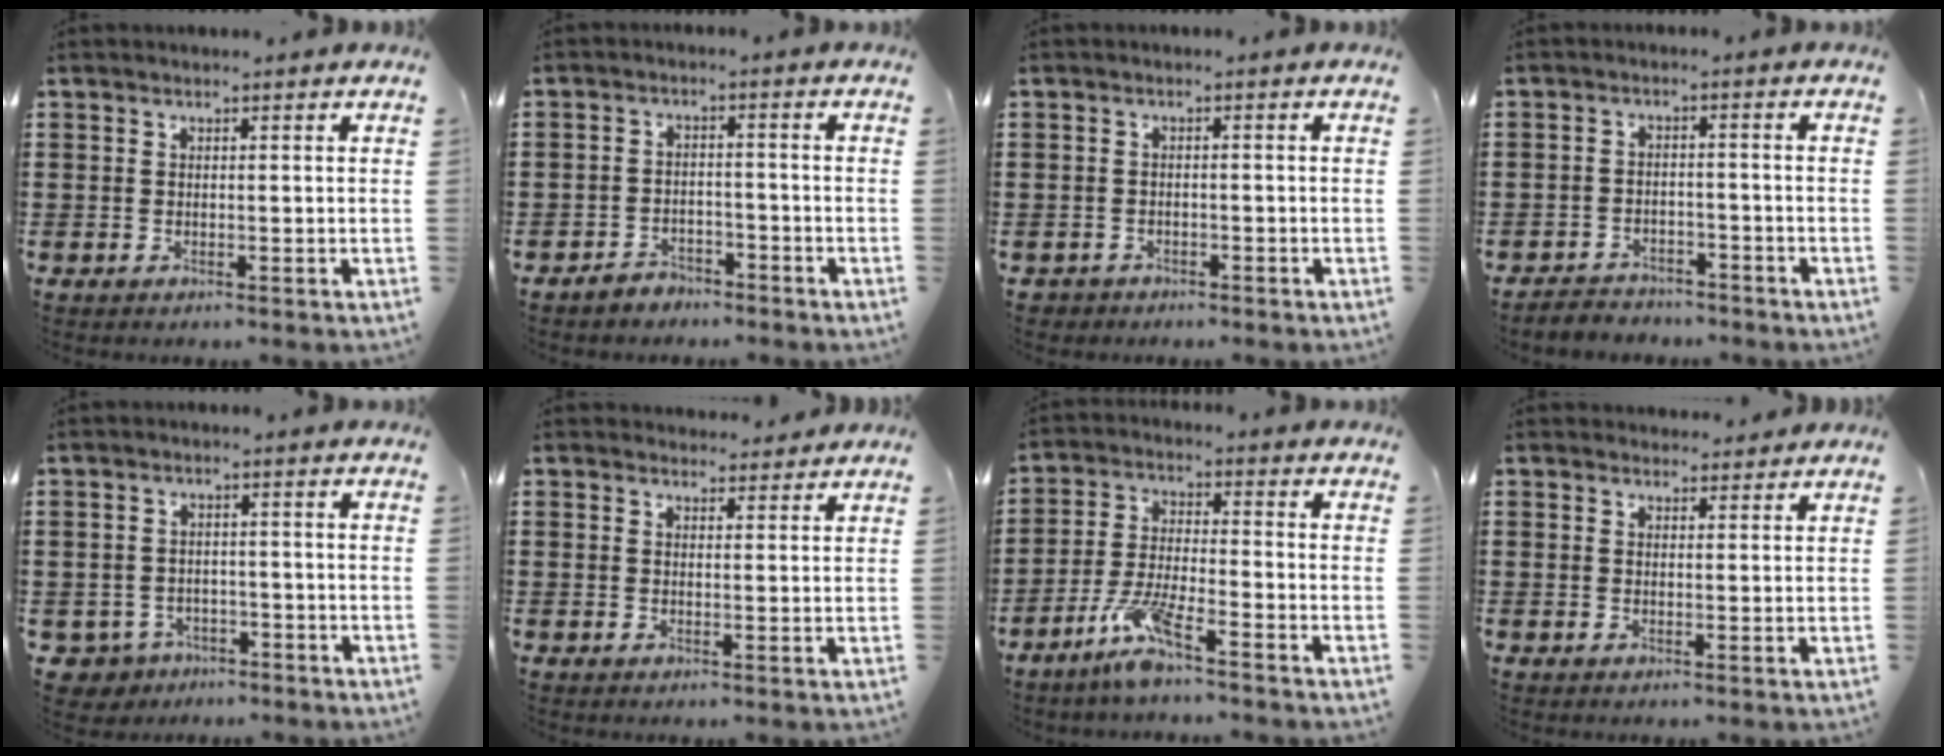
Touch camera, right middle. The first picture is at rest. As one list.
[{"total": 2.9, "force": [-2.8, 0.8, -0.2], "torque": [-0.004, 0.002, -0.061]}, {"total": 1.5, "force": [-1.3, 0.6, -0.2], "torque": [0.000, 0.001, -0.032]}, {"total": 3.0, "force": [-2.9, 0.7, -0.3], "torque": [-0.002, 0.000, -0.066]}, {"total": 3.0, "force": [-2.6, 1.5, 0.0], "torque": [-0.017, -0.003, -0.058]}, {"total": 2.5, "force": [2.4, 0.6, 0.0], "torque": [0.002, -0.004, 0.045]}, {"total": 7.1, "force": [-5.1, 0.7, 4.9], "torque": [-0.111, -0.007, -0.098]}, {"total": 2.0, "force": [2.0, 0.6, 0.0], "torque": [0.003, -0.001, 0.037]}]